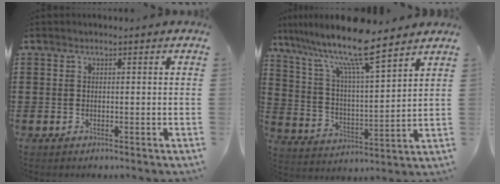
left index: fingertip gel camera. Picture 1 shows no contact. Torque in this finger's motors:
{"motor_torque": [2.14, 0.00, 1.05, 0.21]}